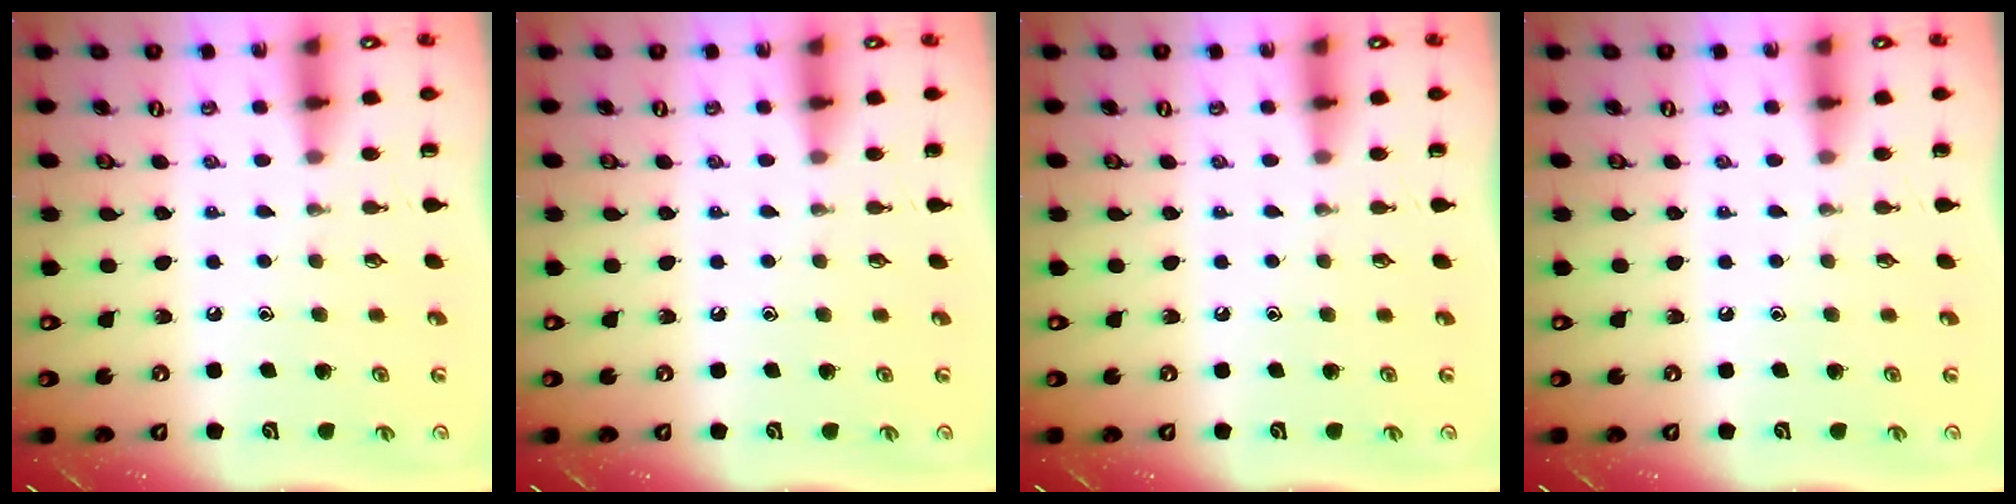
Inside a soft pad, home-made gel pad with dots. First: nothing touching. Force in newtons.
{"total": 0.0}
{"total": 0.0}
{"total": 0.0}